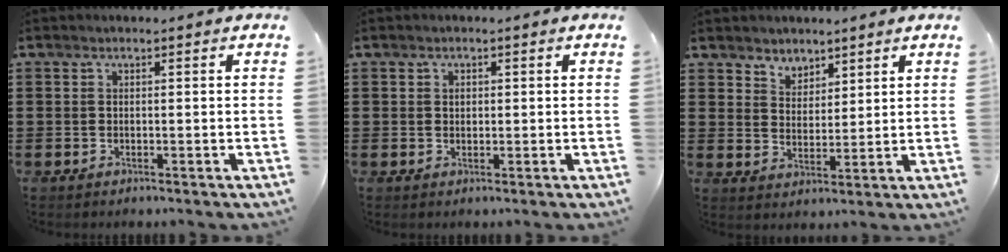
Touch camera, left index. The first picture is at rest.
{"total": 0.9, "force": [0.3, 0.8, 0.5], "torque": [-0.012, 0.004, 0.006]}
{"total": 3.9, "force": [3.3, 2.0, -0.4], "torque": [-0.009, -0.002, 0.062]}